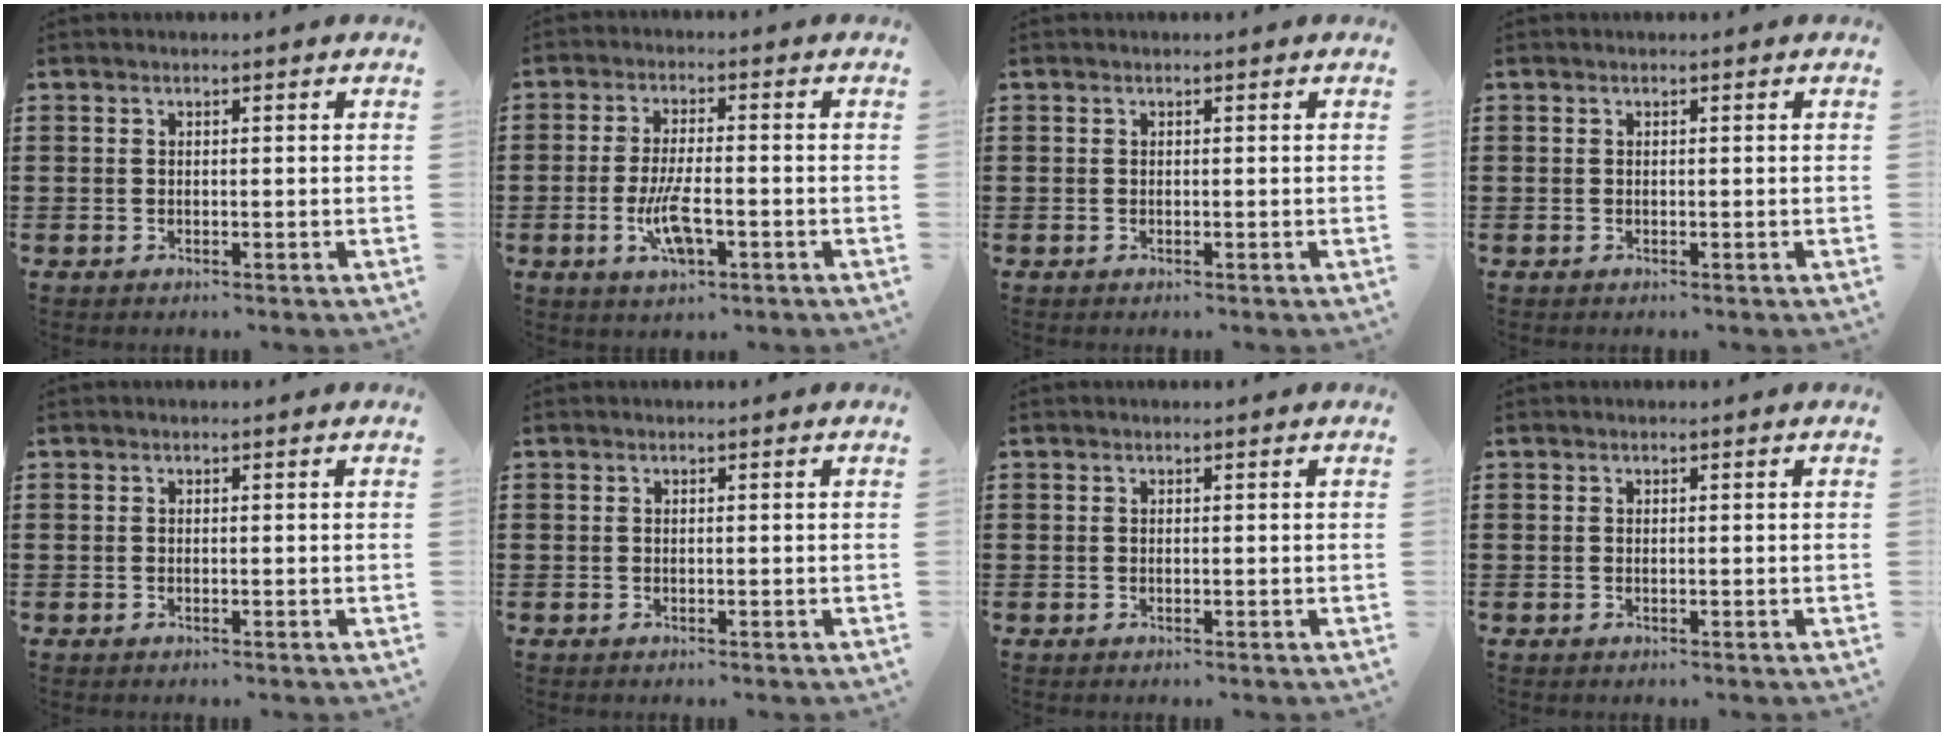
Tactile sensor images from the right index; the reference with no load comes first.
{"total": 6.6, "force": [-2.2, 2.0, 5.9], "torque": [-0.122, -0.006, -0.042]}
{"total": 0.0}
{"total": 0.0}
{"total": 0.0}
{"total": 0.0}
{"total": 0.0}
{"total": 0.0}